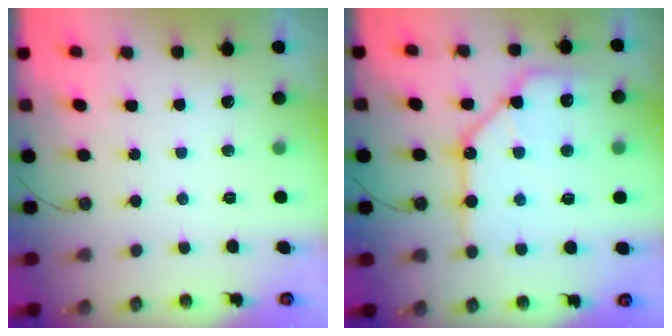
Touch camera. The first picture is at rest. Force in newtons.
{"total": 13.5, "press": 13.4, "slide": 1.4}